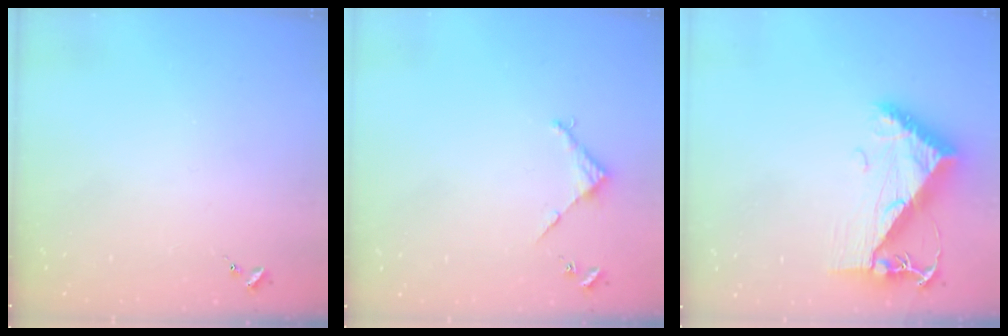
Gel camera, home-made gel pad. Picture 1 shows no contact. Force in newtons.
{"total": 2.9, "press": 2.8, "slide": 0.2}
{"total": 9.5, "press": 9.4, "slide": 1.0}